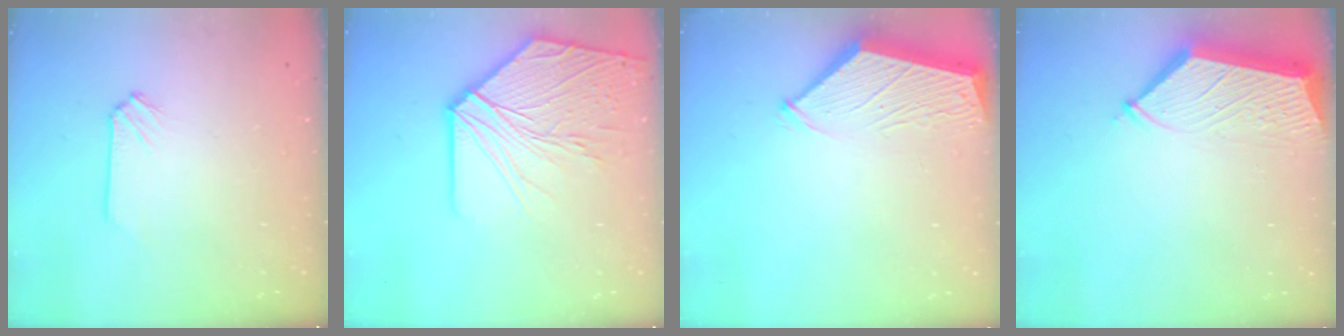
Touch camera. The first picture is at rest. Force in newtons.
{"total": 13.5, "press": 13.4, "slide": 1.7}
{"total": 2.9, "press": 2.9, "slide": 0.4}
{"total": 6.1, "press": 6.0, "slide": 0.8}